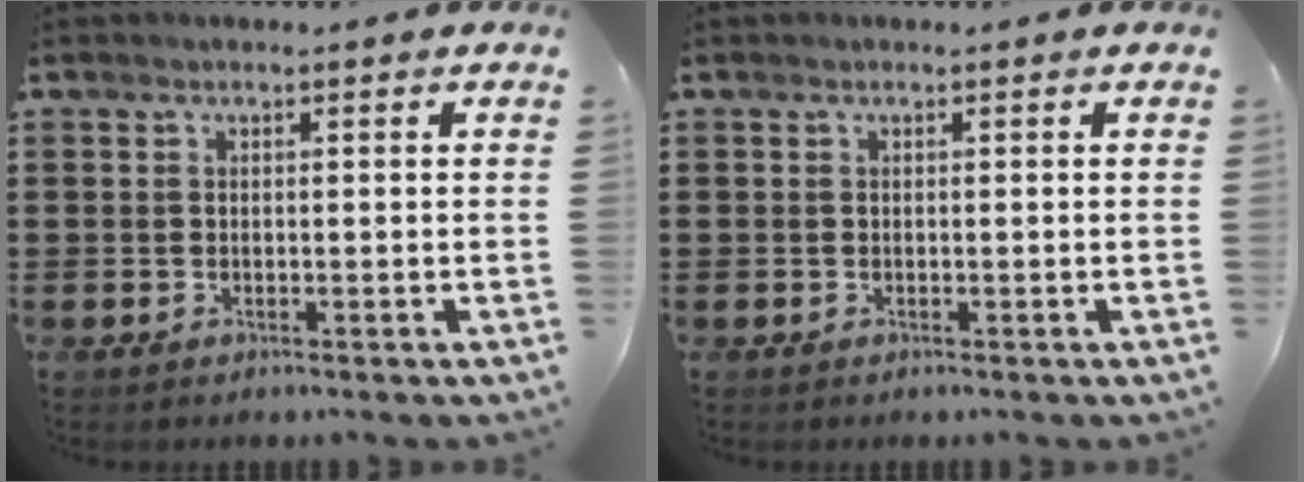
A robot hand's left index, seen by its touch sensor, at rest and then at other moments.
{"total": 0.0}